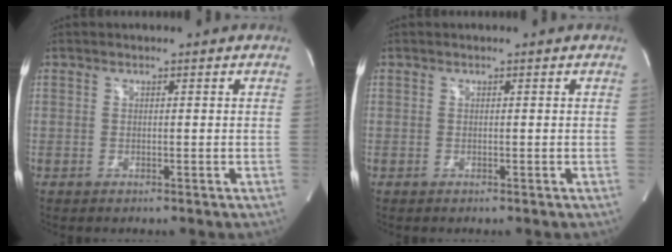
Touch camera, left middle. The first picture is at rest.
{"total": 0.0}